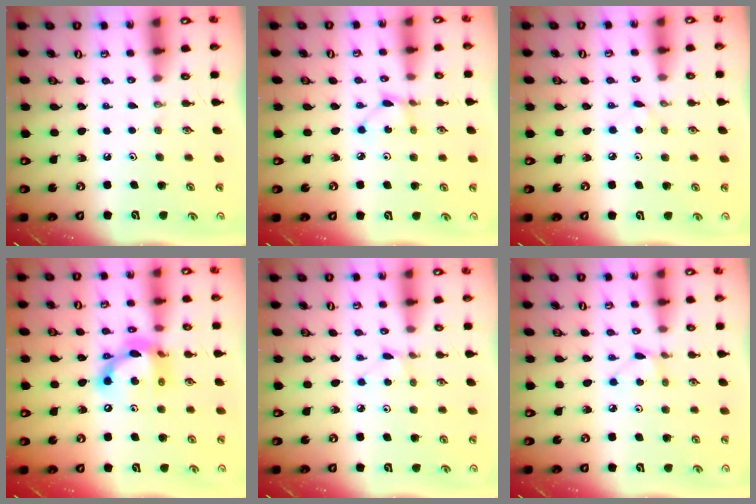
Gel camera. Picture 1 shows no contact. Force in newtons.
{"total": 1.9, "press": 1.9, "slide": 0.3}
{"total": 3.9, "press": 3.8, "slide": 0.5}
{"total": 13.9, "press": 13.9, "slide": 0.7}
{"total": 1.9, "press": 1.9, "slide": 0.3}
{"total": 3.0, "press": 3.0, "slide": 0.4}